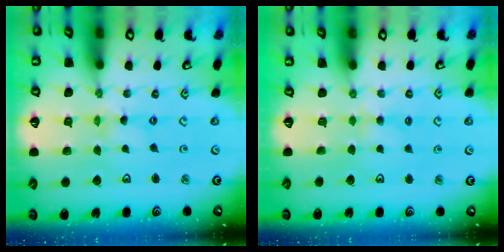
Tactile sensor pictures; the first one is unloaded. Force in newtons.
{"total": 2.7, "press": 2.7, "slide": 0.5}